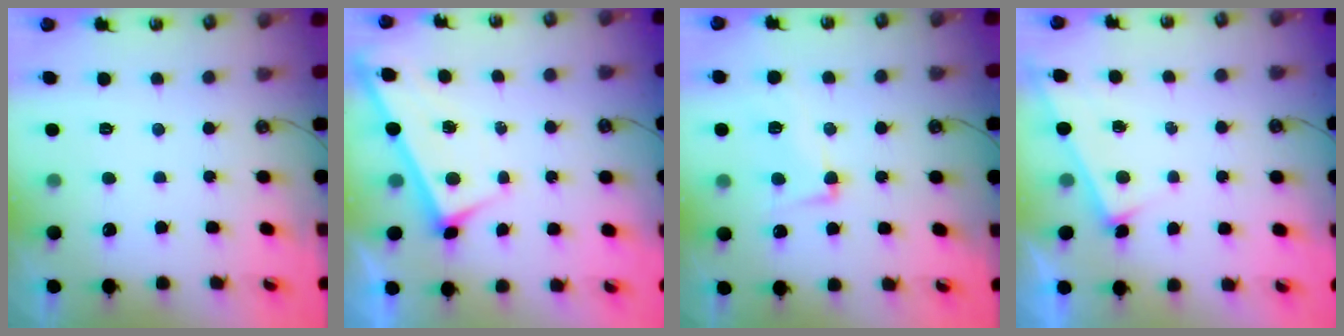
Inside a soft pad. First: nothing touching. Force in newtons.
{"total": 3.3, "press": 3.3, "slide": 0.2}
{"total": 4.7, "press": 4.4, "slide": 1.6}
{"total": 6.1, "press": 6.1, "slide": 0.2}